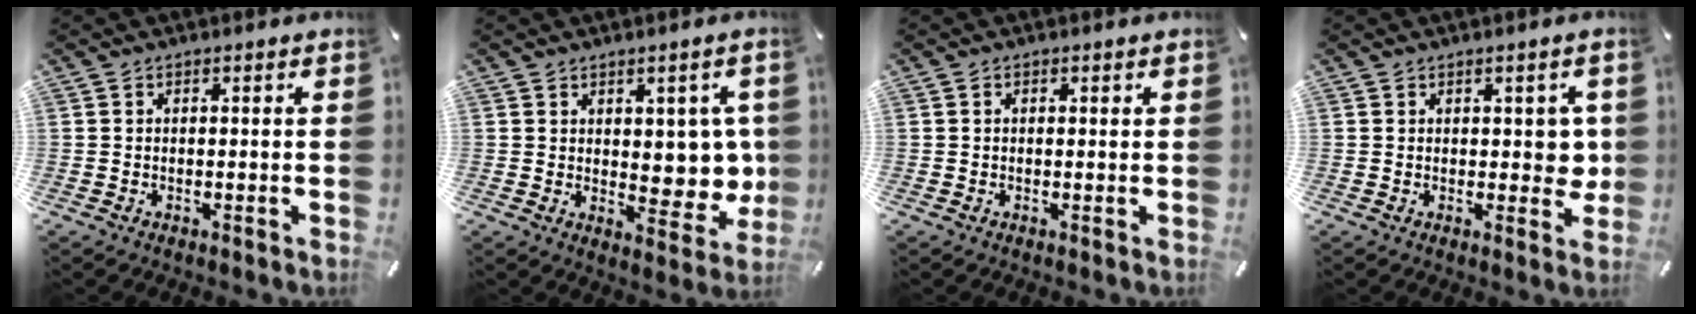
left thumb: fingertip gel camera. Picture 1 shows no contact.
{"total": 8.9, "force": [2.1, 6.1, 6.1], "torque": [-0.059, -0.016, 0.042]}
{"total": 0.7, "force": [0.1, 0.4, 0.5], "torque": [-0.011, 0.002, 0.002]}
{"total": 4.7, "force": [0.8, 3.2, 3.3], "torque": [-0.023, -0.006, 0.009]}